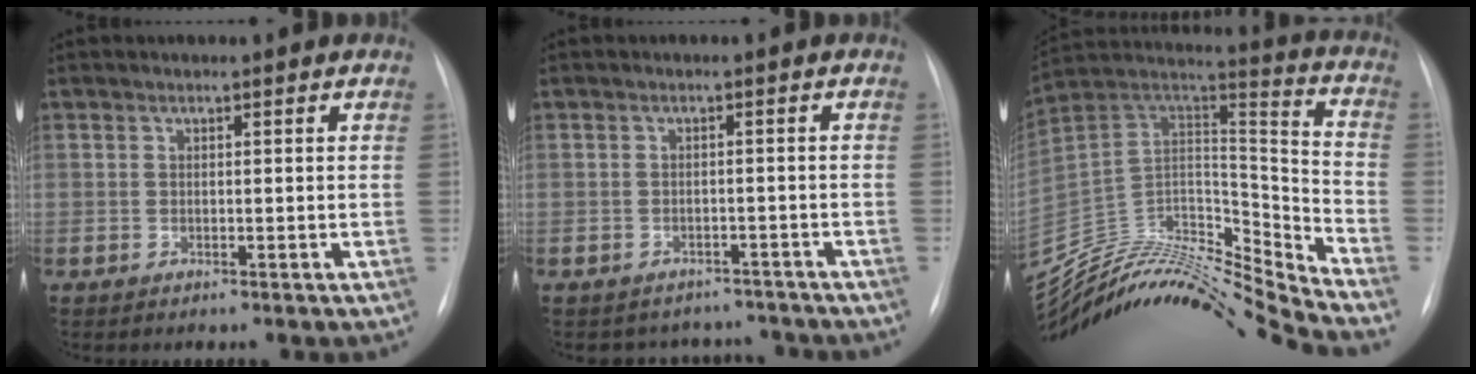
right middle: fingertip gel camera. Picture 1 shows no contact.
{"total": 6.1, "force": [-5.5, 2.6, -0.5], "torque": [0.016, 0.025, -0.062]}
{"total": 27.0, "force": [-25.5, 1.3, 8.8], "torque": [-0.184, 0.014, -0.423]}